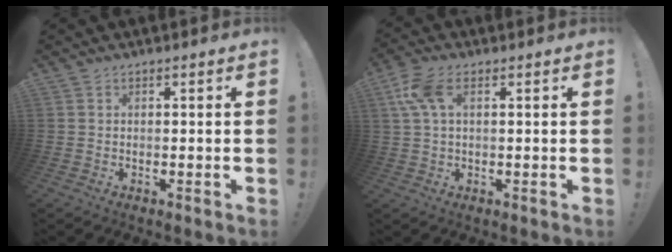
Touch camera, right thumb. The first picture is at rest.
{"total": 8.2, "force": [2.6, 4.1, 6.6], "torque": [-0.137, 0.008, 0.052]}